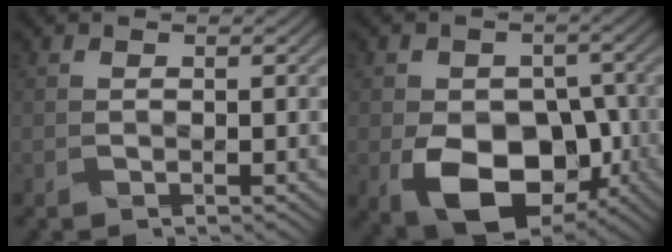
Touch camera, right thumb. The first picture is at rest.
{"total": 12.6, "force": [-4.9, 8.0, 8.3], "torque": [-0.146, -0.023, -0.077]}